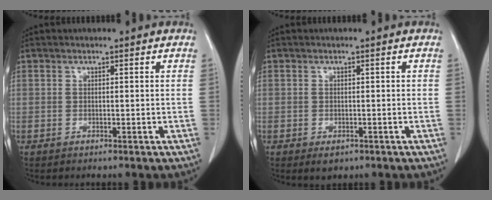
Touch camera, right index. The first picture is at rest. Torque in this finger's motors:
{"motor_torque": [-0.08, -0.05, -0.08, -0.04]}